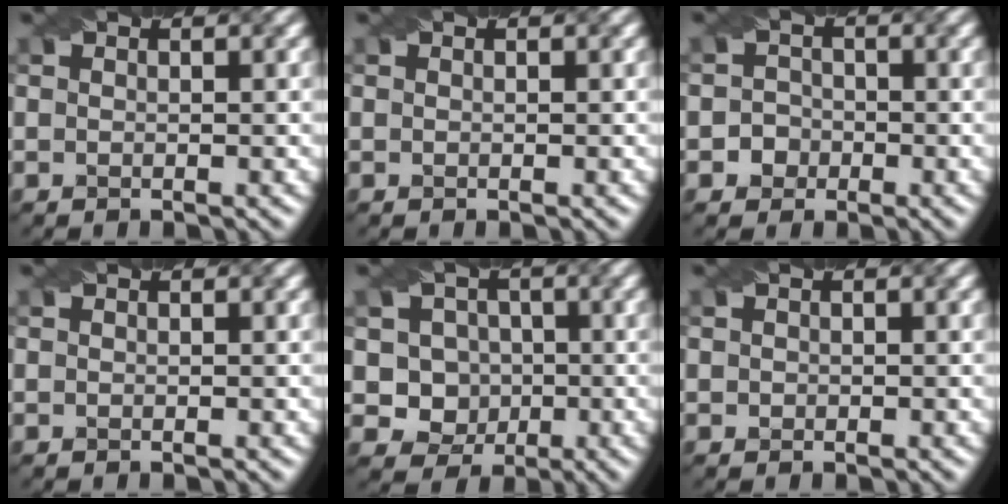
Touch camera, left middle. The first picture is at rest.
{"total": 0.0}
{"total": 2.0, "force": [-0.7, 1.9, 0.2], "torque": [0.021, 0.001, -0.016]}
{"total": 0.0}
{"total": 4.9, "force": [0.0, 4.6, 1.8], "torque": [-0.020, 0.002, -0.018]}
{"total": 0.6, "force": [0.0, 0.5, 0.1], "torque": [0.002, -0.001, -0.001]}